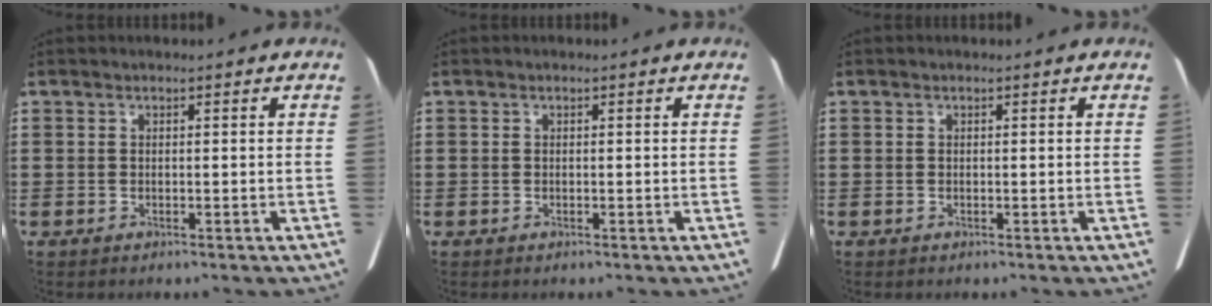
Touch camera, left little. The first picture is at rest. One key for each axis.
{"total": 0.0}
{"total": 0.0}